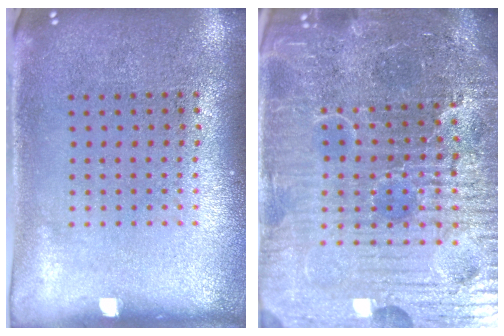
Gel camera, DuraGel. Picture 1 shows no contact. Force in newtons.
{"total": 6.9, "press": 6.2, "slide": 3.1}